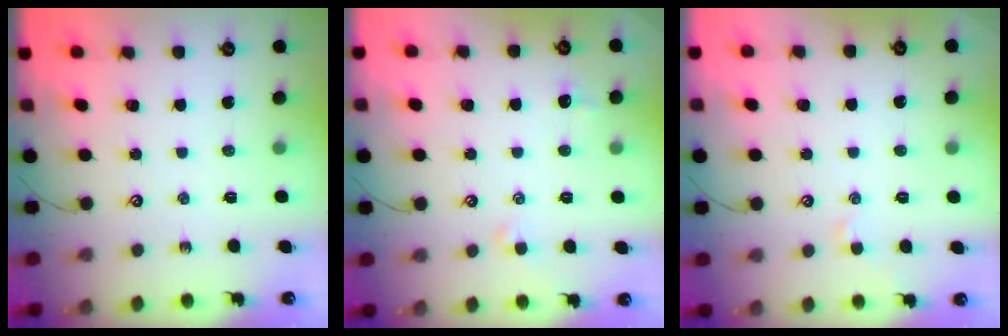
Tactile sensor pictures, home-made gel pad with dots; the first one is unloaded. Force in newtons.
{"total": 1.1, "press": 0.8, "slide": 0.6}
{"total": 0.9, "press": 0.8, "slide": 0.5}